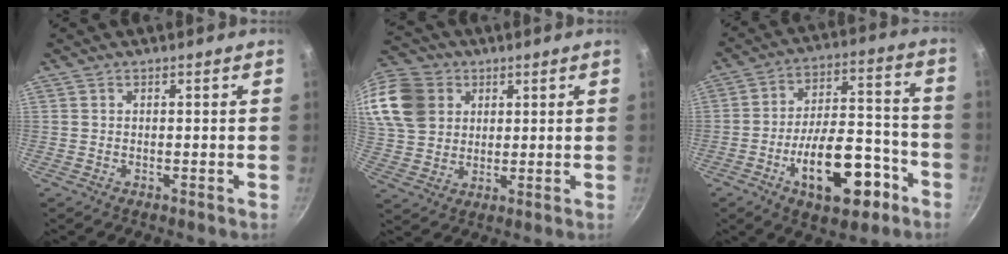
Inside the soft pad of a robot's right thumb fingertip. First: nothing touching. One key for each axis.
{"total": 19.5, "fx": 6.9, "fy": 15.5, "fz": 9.5, "tx": -0.208, "ty": 0.020, "tz": 0.138}
{"total": 18.4, "fx": -8.1, "fy": 8.9, "fz": 13.9, "tx": -0.181, "ty": 0.066, "tz": -0.114}